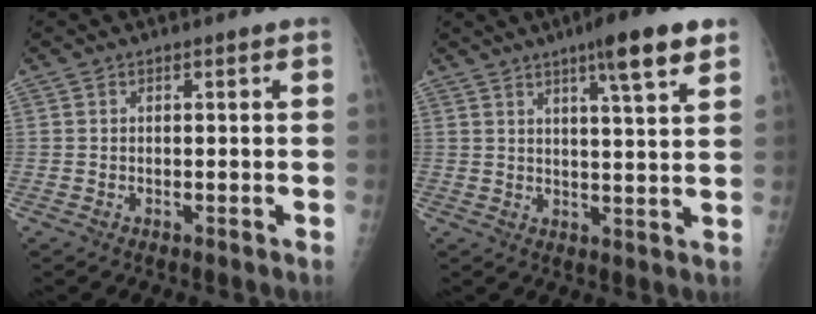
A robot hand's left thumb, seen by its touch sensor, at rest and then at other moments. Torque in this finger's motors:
{"motor_torque": [1.51, 0.66, 0.94, -0.95, 0.11]}